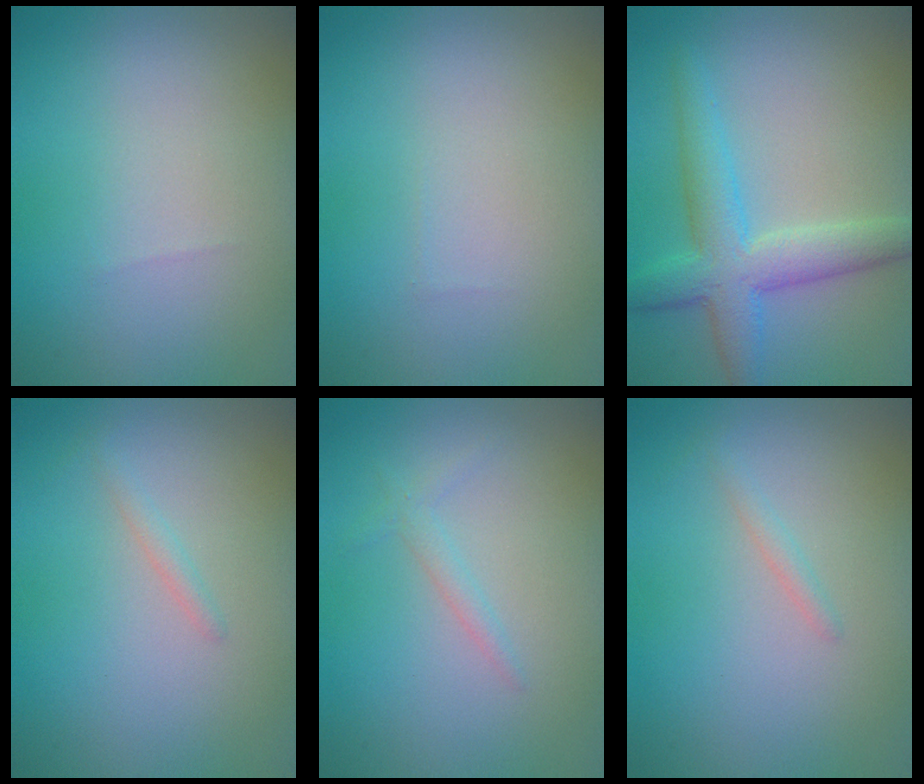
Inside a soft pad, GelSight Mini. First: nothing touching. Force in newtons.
{"total": 0.0}
{"total": 6.7, "press": 6.7, "slide": 0.2}
{"total": 0.8, "press": 0.8, "slide": 0.1}
{"total": 1.1, "press": 1.1, "slide": 0.1}
{"total": 0.8, "press": 0.8, "slide": 0.1}